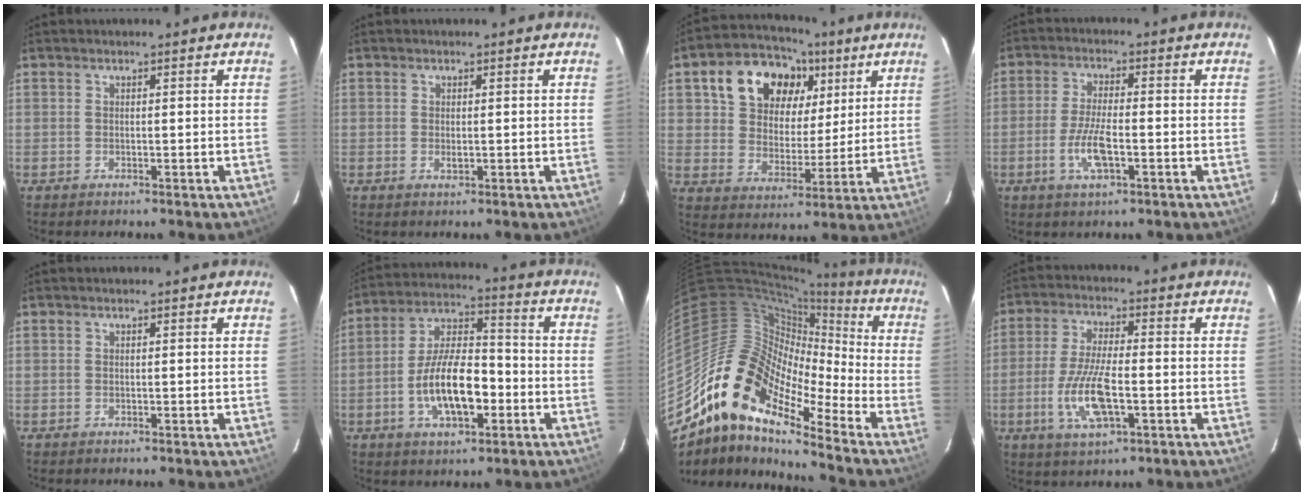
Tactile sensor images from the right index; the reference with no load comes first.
{"total": 1.1, "force": [-0.1, 0.6, 0.9], "torque": [-0.017, 0.000, -0.001]}
{"total": 17.1, "force": [8.1, 12.0, 9.2], "torque": [-0.199, 0.054, 0.145]}
{"total": 7.0, "force": [-2.5, 2.1, 6.3], "torque": [-0.131, -0.004, -0.048]}
{"total": 0.0}
{"total": 13.6, "force": [-4.1, 5.7, 11.6], "torque": [-0.223, 0.008, -0.068]}
{"total": 16.0, "force": [-11.0, 5.9, 10.0], "torque": [-0.147, -0.001, -0.228]}
{"total": 10.8, "force": [-3.2, 3.4, 9.8], "torque": [-0.202, -0.008, -0.059]}